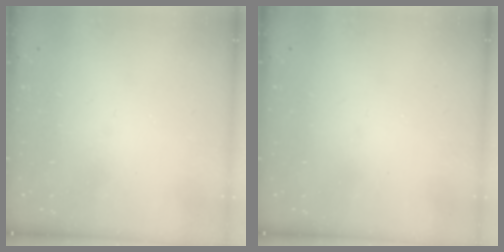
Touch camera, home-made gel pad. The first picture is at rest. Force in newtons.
{"total": 0.0}